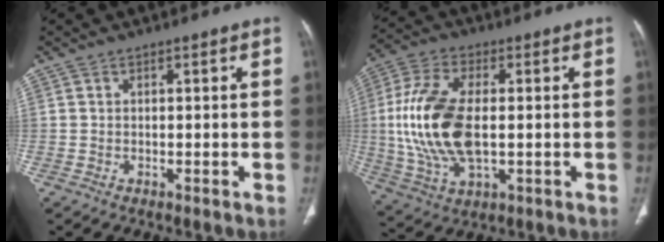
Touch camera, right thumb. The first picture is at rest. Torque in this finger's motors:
{"motor_torque": [-0.29, 1.72, 1.89, -0.09, 0.55]}